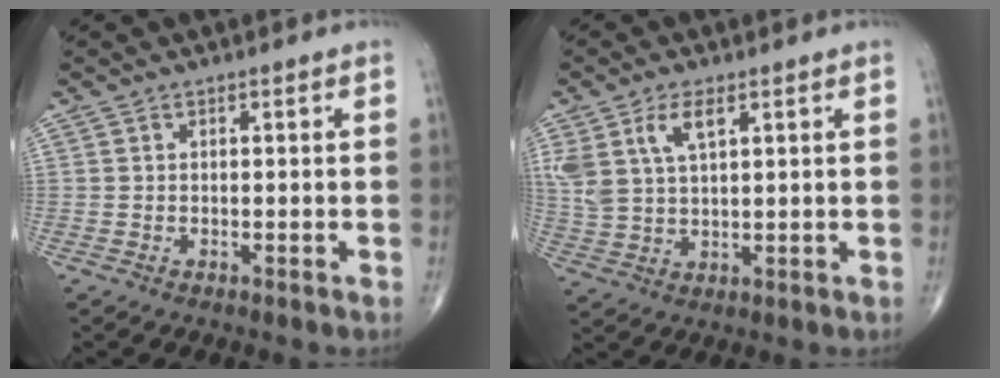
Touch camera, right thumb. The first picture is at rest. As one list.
[{"total": 7.7, "force": [3.7, 3.6, 5.8], "torque": [-0.126, -0.006, 0.078]}]